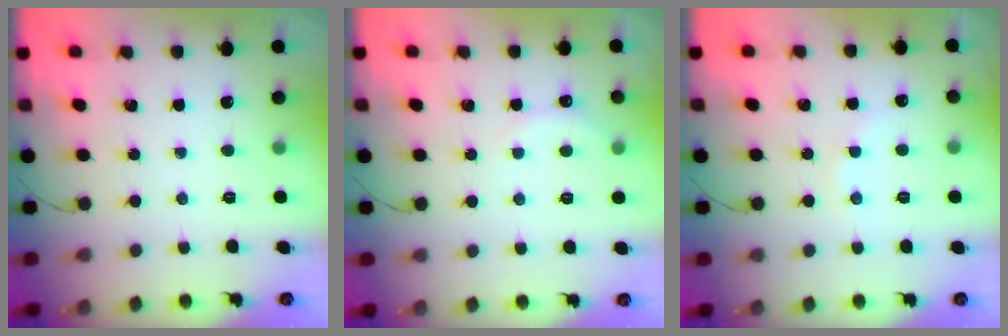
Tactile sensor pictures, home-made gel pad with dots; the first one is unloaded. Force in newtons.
{"total": 4.9, "press": 4.8, "slide": 0.9}
{"total": 5.6, "press": 5.5, "slide": 1.0}